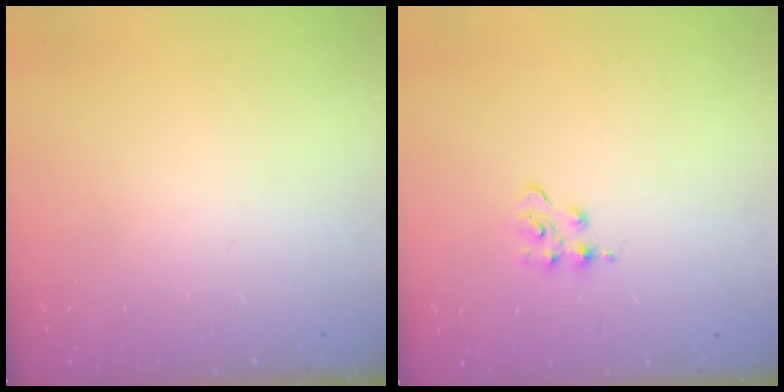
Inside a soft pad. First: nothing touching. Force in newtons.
{"total": 3.0, "press": 3.0, "slide": 0.4}